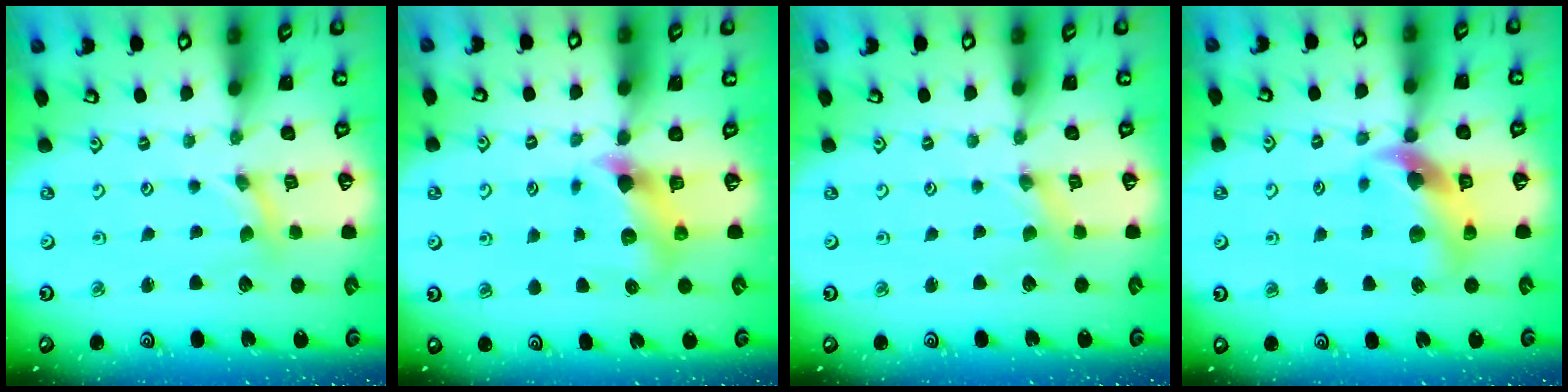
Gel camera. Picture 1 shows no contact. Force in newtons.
{"total": 5.3, "press": 5.3, "slide": 0.5}
{"total": 0.0}
{"total": 11.2, "press": 11.1, "slide": 1.3}